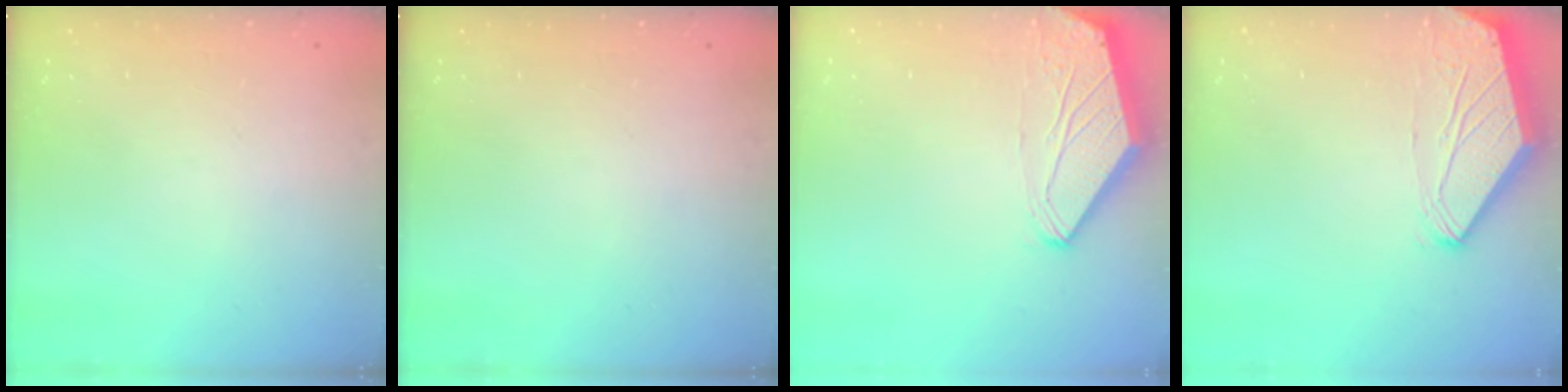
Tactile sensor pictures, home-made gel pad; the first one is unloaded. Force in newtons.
{"total": 0.0}
{"total": 0.0}
{"total": 0.0}